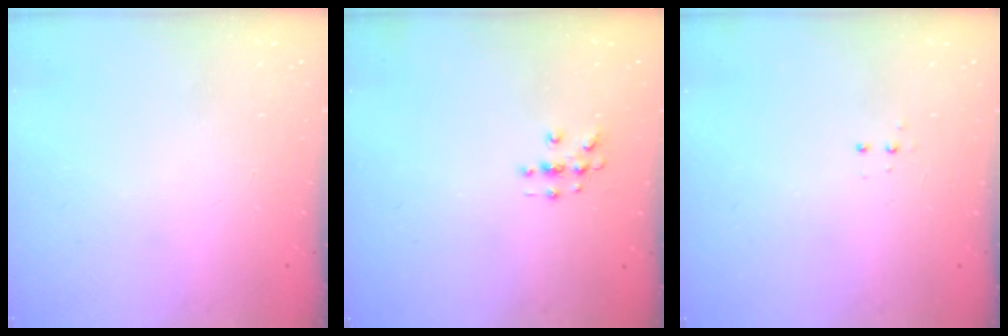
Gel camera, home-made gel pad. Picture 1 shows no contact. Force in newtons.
{"total": 2.9, "press": 2.9, "slide": 0.3}
{"total": 3.3, "press": 3.2, "slide": 0.7}